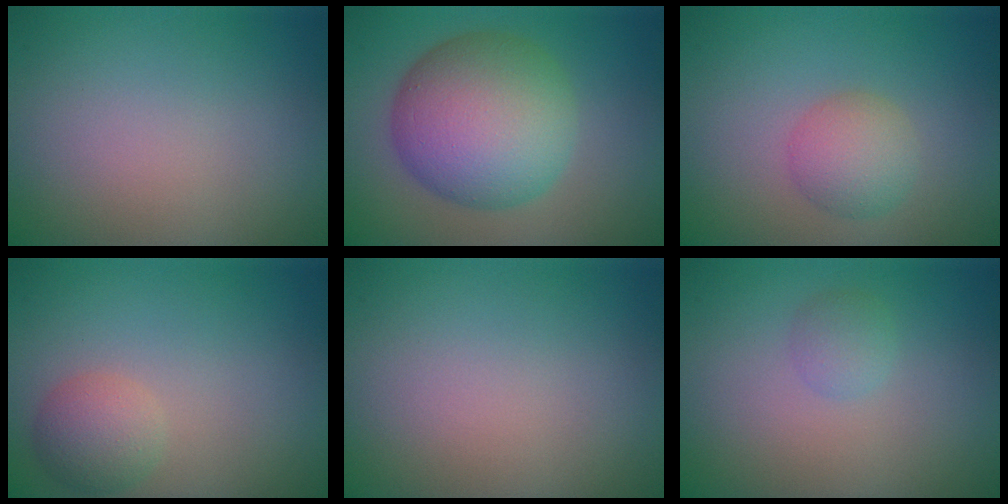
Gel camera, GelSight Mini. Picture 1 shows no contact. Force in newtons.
{"total": 9.4, "press": 9.4, "slide": 0.1}
{"total": 2.8, "press": 2.8, "slide": 0.1}
{"total": 2.3, "press": 2.3, "slide": 0.2}
{"total": 0.0}
{"total": 1.3, "press": 1.3, "slide": 0.0}